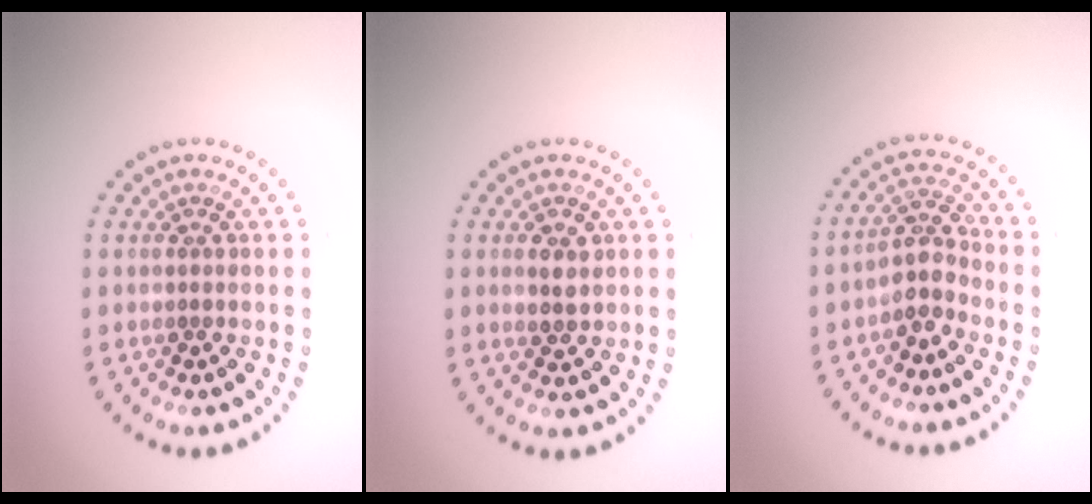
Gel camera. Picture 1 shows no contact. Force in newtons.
{"total": 1.8, "press": 1.8, "slide": 0.2}
{"total": 2.9, "press": 2.4, "slide": 1.6}